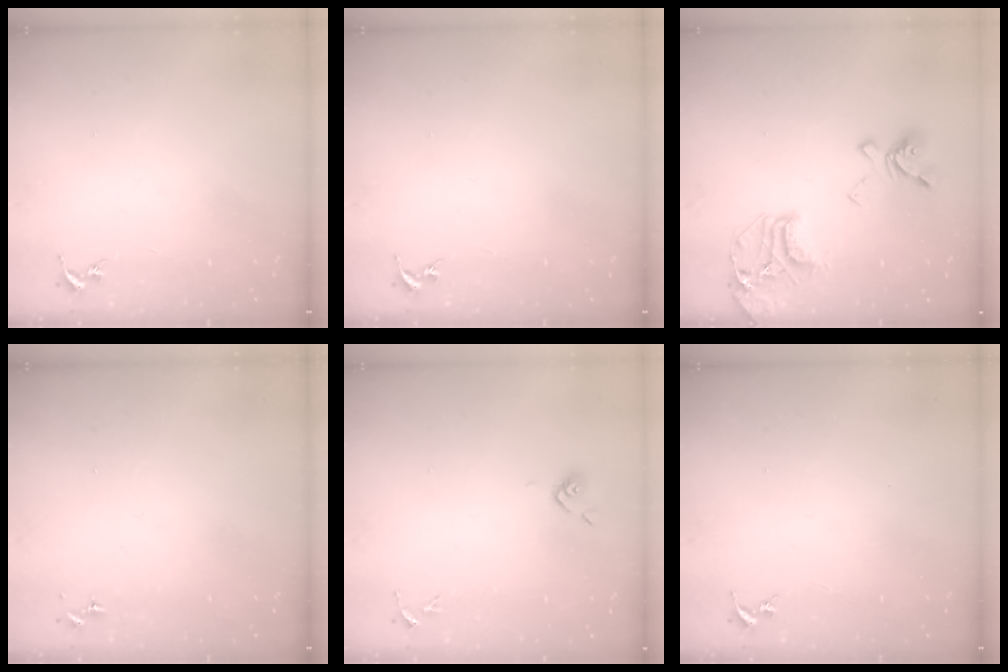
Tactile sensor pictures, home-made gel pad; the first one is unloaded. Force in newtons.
{"total": 0.0}
{"total": 19.6, "press": 19.5, "slide": 2.1}
{"total": 0.0}
{"total": 4.3, "press": 4.1, "slide": 1.3}
{"total": 0.0}